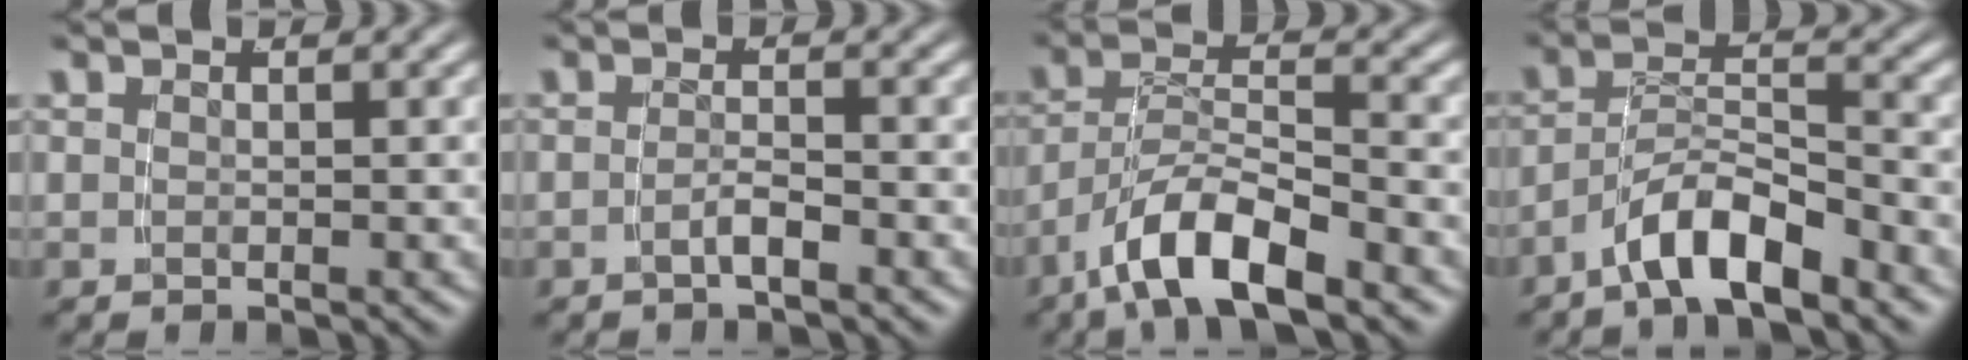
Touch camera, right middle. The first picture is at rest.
{"total": 1.6, "force": [-1.3, -0.1, 0.9], "torque": [-0.014, 0.001, -0.026]}
{"total": 5.2, "force": [-3.0, 1.9, 3.9], "torque": [-0.067, -0.005, -0.050]}
{"total": 4.6, "force": [-3.3, 1.5, 2.9], "torque": [-0.040, 0.005, -0.058]}